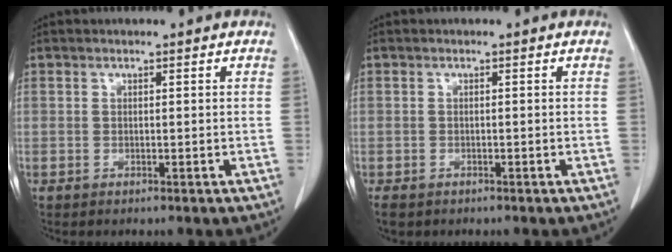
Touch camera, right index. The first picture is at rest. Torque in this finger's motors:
{"motor_torque": [-0.60, 0.07, -0.31, -0.21]}